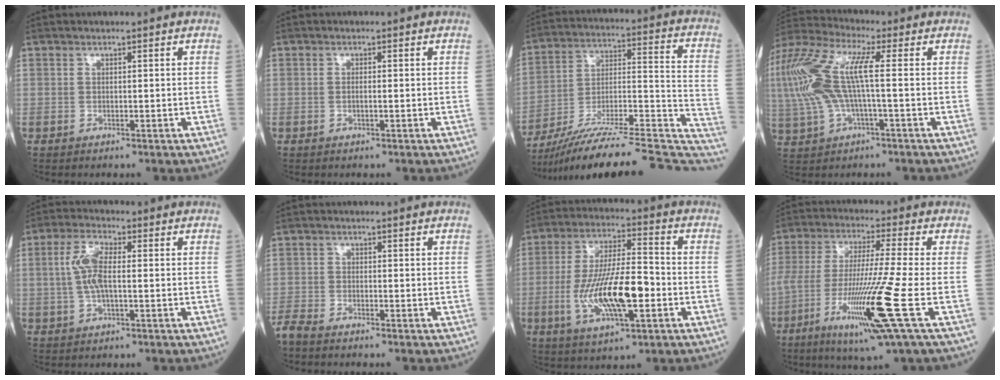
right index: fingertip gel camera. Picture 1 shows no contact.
{"total": 0.8, "force": [0.0, 0.1, 0.8], "torque": [-0.017, 0.001, 0.001]}
{"total": 32.3, "force": [-28.8, 1.9, 14.5], "torque": [-0.150, -0.013, -0.416]}
{"total": 14.7, "force": [0.7, 3.8, 14.1], "torque": [-0.334, 0.029, 0.012]}
{"total": 5.6, "force": [0.2, 1.4, 5.4], "torque": [-0.125, 0.008, 0.003]}
{"total": 3.6, "force": [-3.3, 0.0, 1.4], "torque": [-0.027, -0.009, -0.059]}
{"total": 14.1, "force": [-3.3, 3.0, 13.3], "torque": [-0.264, -0.003, -0.055]}
{"total": 15.5, "force": [-5.8, -1.6, 14.3], "torque": [-0.297, -0.038, -0.111]}